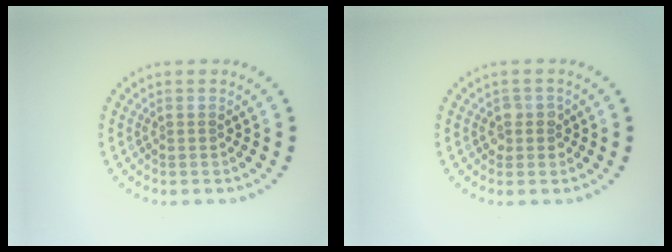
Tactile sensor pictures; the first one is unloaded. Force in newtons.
{"total": 1.4, "press": 1.3, "slide": 0.5}